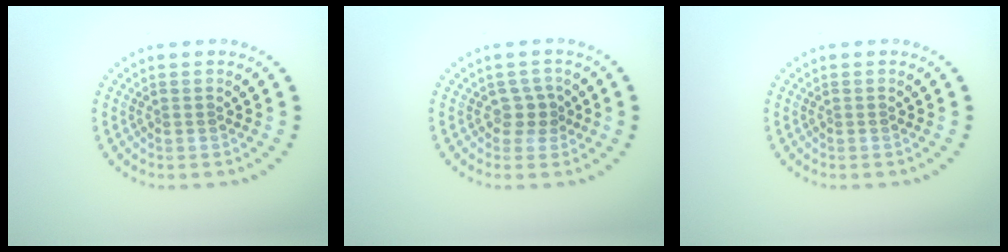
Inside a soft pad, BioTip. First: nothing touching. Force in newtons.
{"total": 1.8, "press": 1.4, "slide": 1.1}
{"total": 0.0}